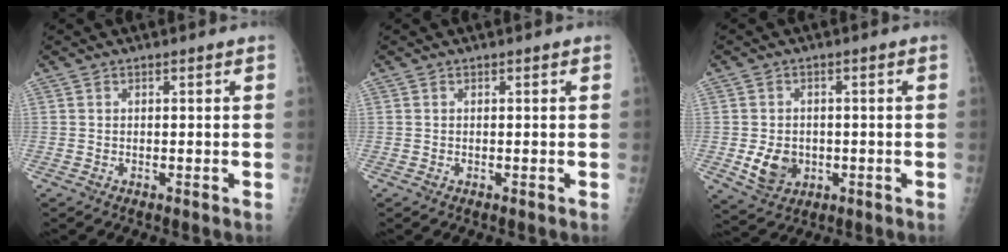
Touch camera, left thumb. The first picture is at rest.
{"total": 0.0}
{"total": 6.4, "force": [-1.2, 5.1, 3.6], "torque": [-0.045, 0.000, -0.009]}